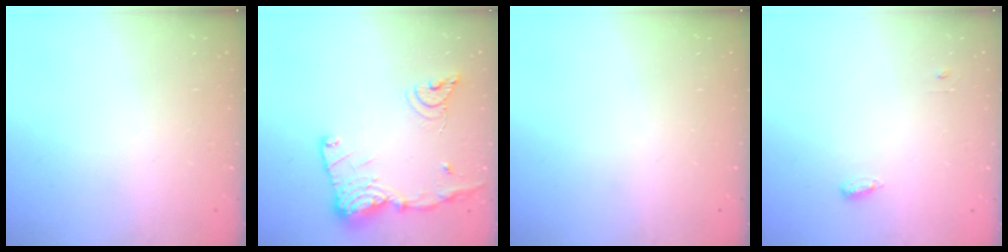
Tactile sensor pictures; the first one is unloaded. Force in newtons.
{"total": 17.9, "press": 17.8, "slide": 1.6}
{"total": 0.0}
{"total": 3.7, "press": 3.6, "slide": 1.0}